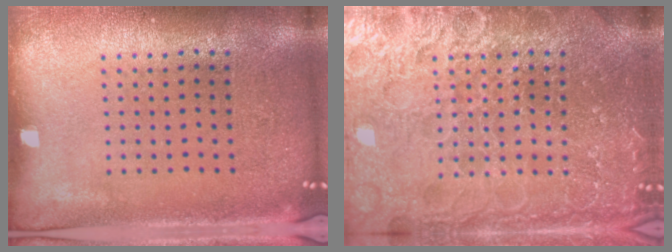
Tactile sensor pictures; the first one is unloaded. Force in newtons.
{"total": 6.7, "press": 6.7, "slide": 0.8}